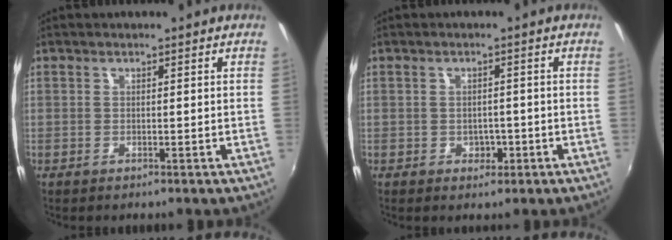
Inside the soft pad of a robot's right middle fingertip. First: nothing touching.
{"total": 2.4, "force": [-0.8, 2.0, 1.0], "torque": [-0.014, 0.002, -0.007]}